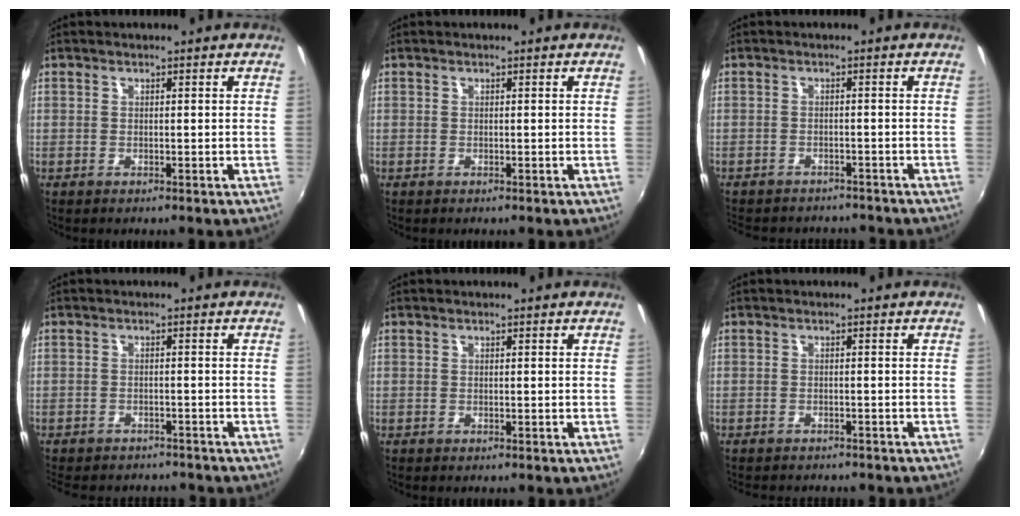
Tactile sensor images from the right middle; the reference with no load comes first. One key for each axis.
{"total": 0.0}
{"total": 9.7, "fx": -8.6, "fy": 3.2, "fz": 3.1, "tx": -0.077, "ty": -0.019, "tz": -0.122}
{"total": 10.6, "fx": -9.3, "fy": 3.7, "fz": 3.6, "tx": -0.091, "ty": -0.018, "tz": -0.132}
{"total": 0.0}
{"total": 5.9, "fx": -5.3, "fy": 1.5, "fz": 2.0, "tx": -0.051, "ty": -0.015, "tz": -0.075}